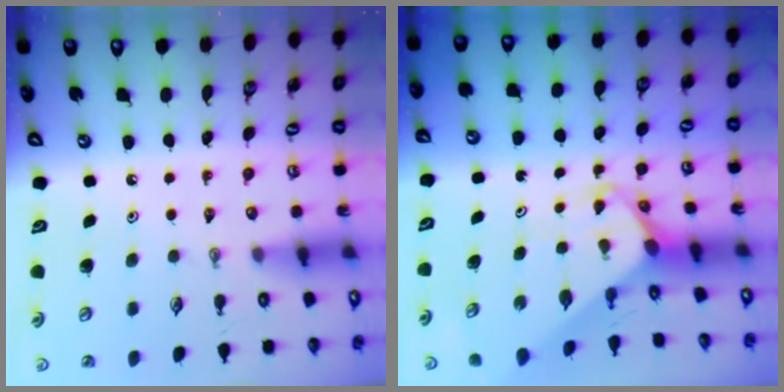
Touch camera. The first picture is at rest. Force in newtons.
{"total": 5.0, "press": 5.0, "slide": 0.5}